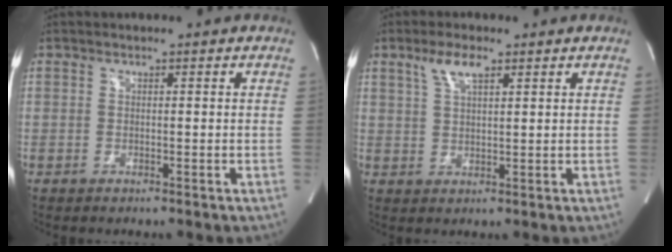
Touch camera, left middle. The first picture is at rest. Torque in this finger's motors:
{"motor_torque": [0.22, 0.00, 0.02, 0.02]}